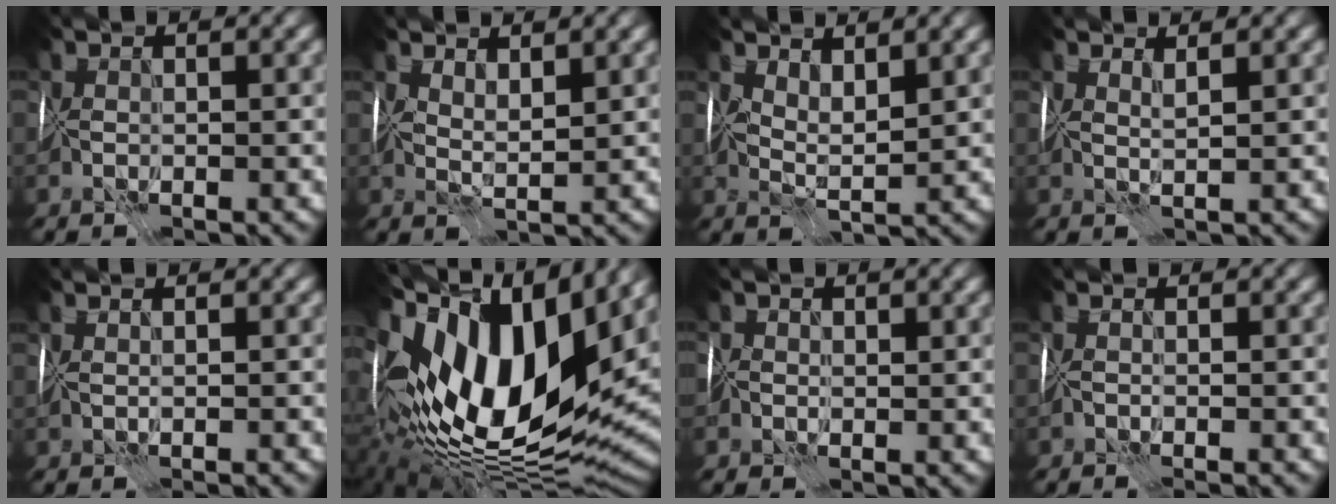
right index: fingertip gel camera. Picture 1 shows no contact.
{"total": 2.5, "force": [2.4, -0.1, 0.5], "torque": [-0.011, 0.005, 0.052]}
{"total": 3.0, "force": [2.8, 0.2, 1.0], "torque": [-0.016, 0.004, 0.057]}
{"total": 2.1, "force": [1.8, -1.1, -0.3], "torque": [0.004, 0.007, 0.040]}
{"total": 0.7, "force": [-0.1, -0.7, -0.1], "torque": [0.004, -0.002, 0.004]}
{"total": 17.5, "force": [5.5, 7.8, 14.7], "torque": [-0.275, 0.029, 0.090]}
{"total": 1.9, "force": [-0.4, 1.9, 0.2], "torque": [0.019, 0.014, -0.017]}
{"total": 1.4, "force": [-1.1, -0.9, -0.3], "torque": [0.005, 0.007, -0.016]}